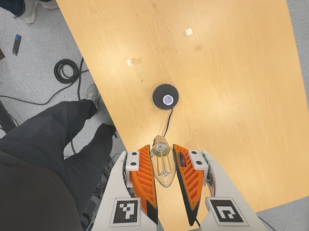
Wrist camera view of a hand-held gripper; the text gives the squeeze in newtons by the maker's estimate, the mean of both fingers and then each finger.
{"total": 13.2, "left": 13.6, "right": 12.8}